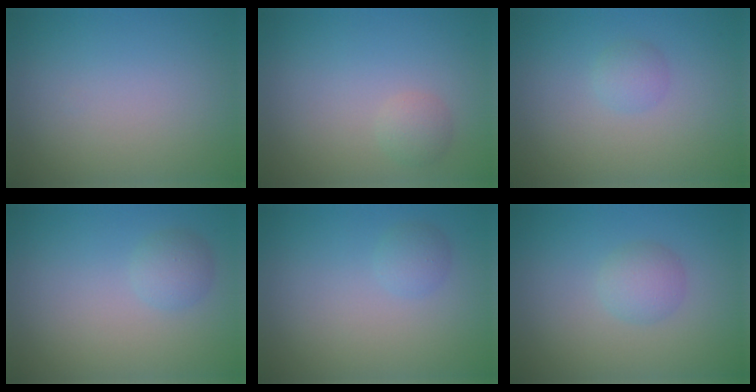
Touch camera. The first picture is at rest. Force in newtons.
{"total": 1.3, "press": 1.3, "slide": 0.1}
{"total": 1.3, "press": 1.3, "slide": 0.0}
{"total": 1.7, "press": 1.7, "slide": 0.1}
{"total": 1.3, "press": 1.3, "slide": 0.1}
{"total": 2.1, "press": 2.1, "slide": 0.1}